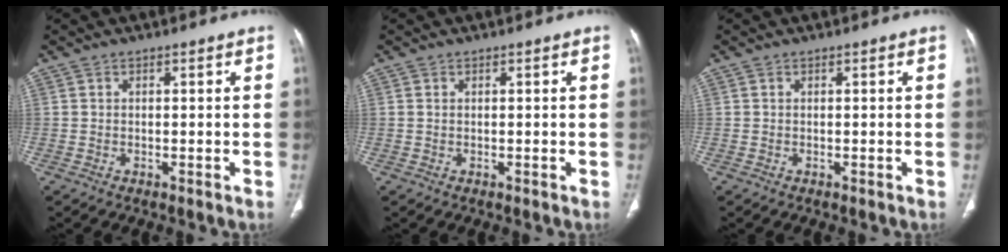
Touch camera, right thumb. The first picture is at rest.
{"total": 0.0}
{"total": 0.0}